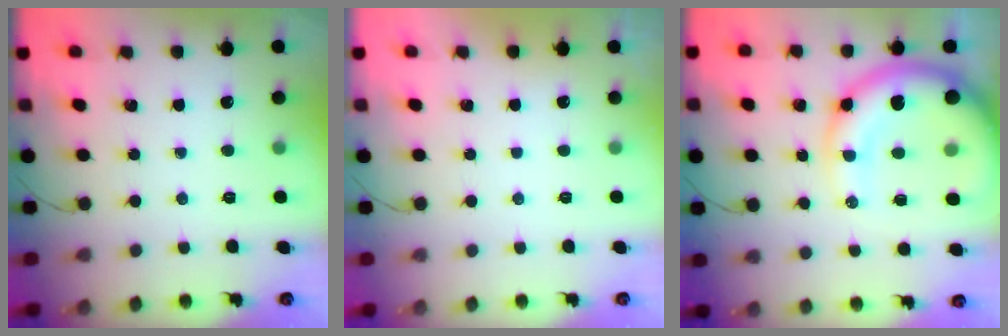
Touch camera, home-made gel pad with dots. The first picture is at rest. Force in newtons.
{"total": 2.8, "press": 2.8, "slide": 0.1}
{"total": 16.9, "press": 16.6, "slide": 3.4}